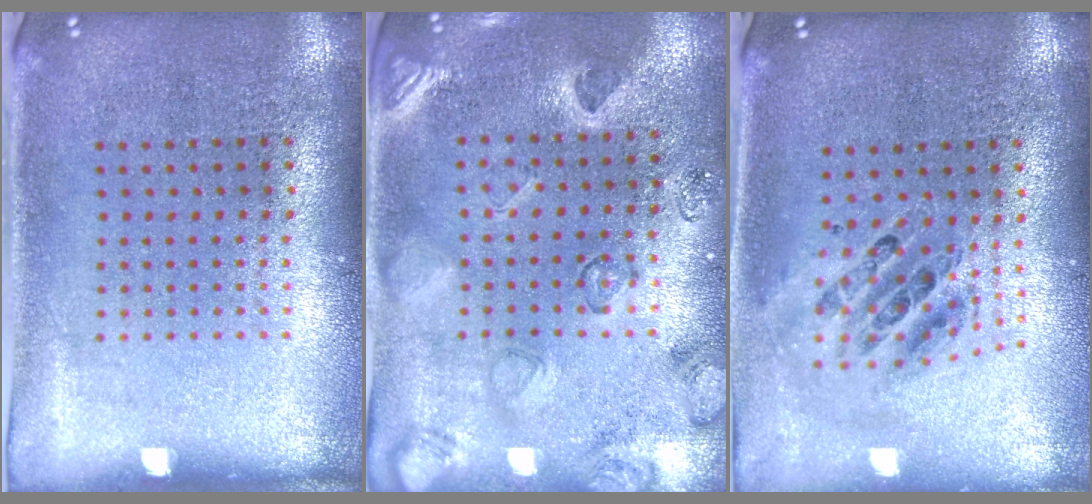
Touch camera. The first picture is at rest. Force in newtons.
{"total": 2.3, "press": 2.0, "slide": 1.1}
{"total": 0.8, "press": 0.7, "slide": 0.1}